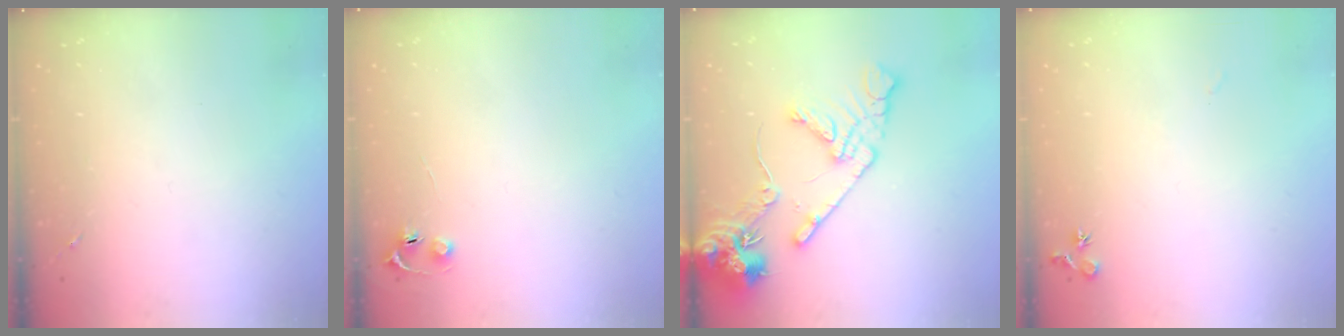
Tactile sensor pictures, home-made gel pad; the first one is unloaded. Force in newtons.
{"total": 4.0, "press": 4.0, "slide": 0.5}
{"total": 15.4, "press": 15.2, "slide": 2.2}
{"total": 6.6, "press": 6.6, "slide": 0.6}